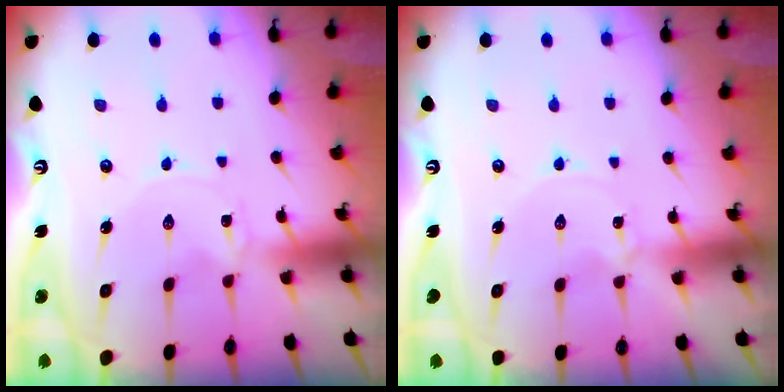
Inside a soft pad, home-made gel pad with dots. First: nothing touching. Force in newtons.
{"total": 0.0}